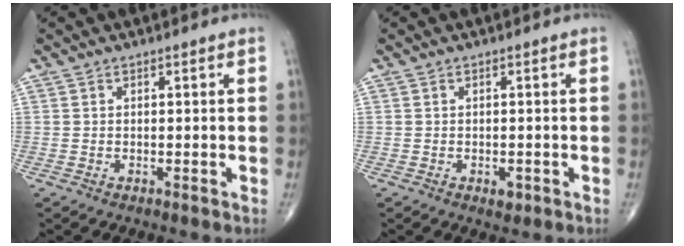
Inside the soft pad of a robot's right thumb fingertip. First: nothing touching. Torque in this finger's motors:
{"motor_torque": [0.35, 0.18, 0.06, -0.27, -0.03]}